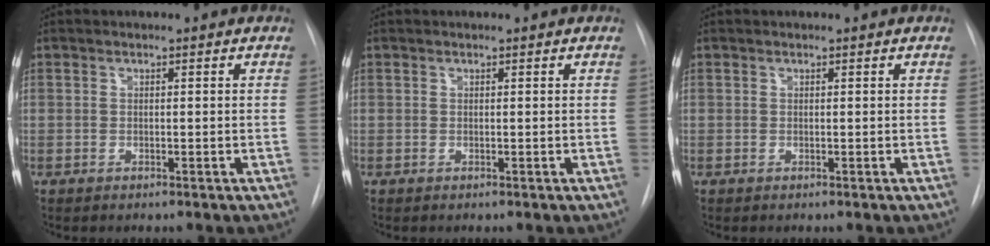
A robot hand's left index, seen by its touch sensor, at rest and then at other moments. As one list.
[{"total": 0.0}, {"total": 0.0}]